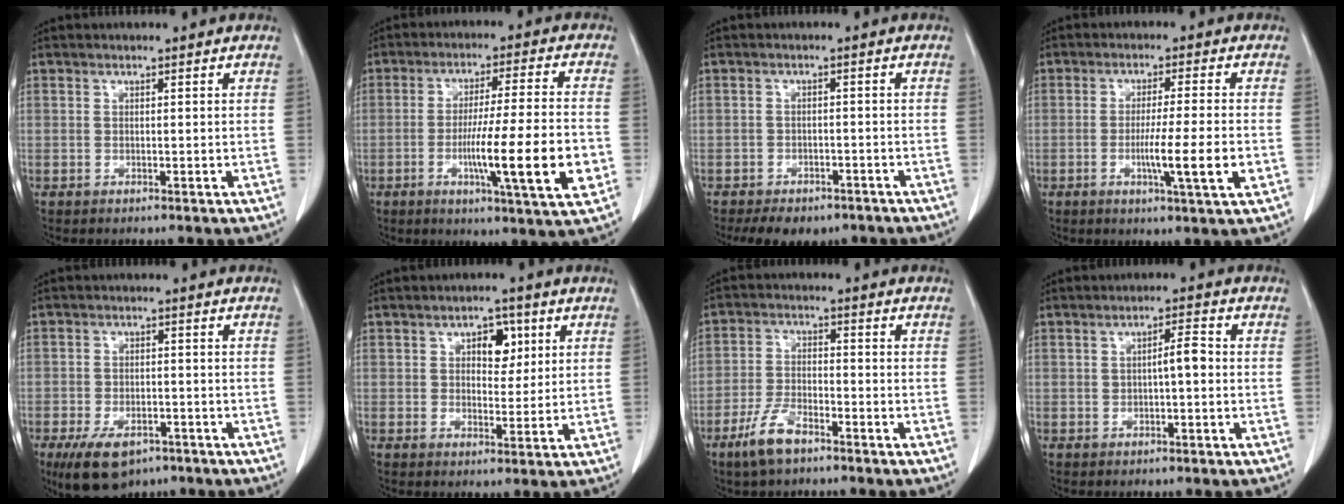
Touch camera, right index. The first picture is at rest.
{"total": 15.8, "force": [-4.2, 0.1, 15.2], "torque": [-0.235, -0.014, -0.068]}
{"total": 7.9, "force": [-6.0, 4.3, 2.9], "torque": [-0.036, 0.006, -0.075]}
{"total": 8.2, "force": [-2.0, -0.6, 7.9], "torque": [-0.129, -0.017, -0.036]}
{"total": 8.9, "force": [-5.9, 4.3, 5.0], "torque": [-0.087, -0.006, -0.090]}
{"total": 4.6, "force": [1.8, 2.7, 3.3], "torque": [-0.043, 0.010, 0.027]}
{"total": 6.5, "force": [-4.5, 1.9, 4.2], "torque": [-0.094, -0.006, -0.086]}
{"total": 3.1, "force": [0.0, 0.7, 3.0], "torque": [-0.049, 0.009, -0.001]}